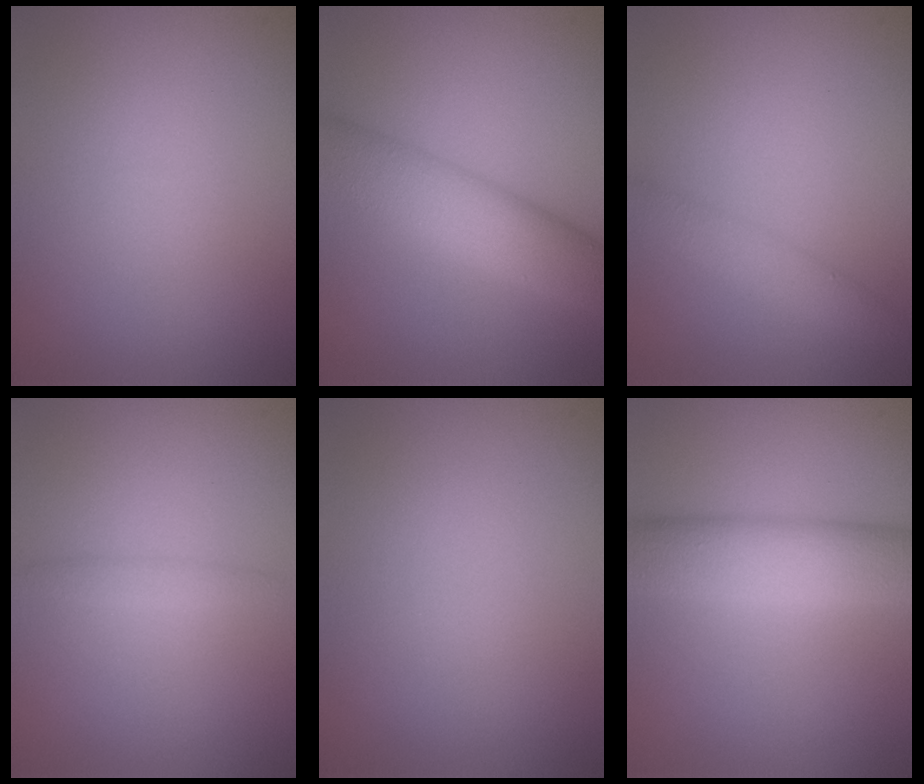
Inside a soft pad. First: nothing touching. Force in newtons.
{"total": 6.9, "press": 6.9, "slide": 0.1}
{"total": 2.4, "press": 2.4, "slide": 0.1}
{"total": 1.0, "press": 1.0, "slide": 0.0}
{"total": 0.0}
{"total": 7.0, "press": 7.0, "slide": 0.1}